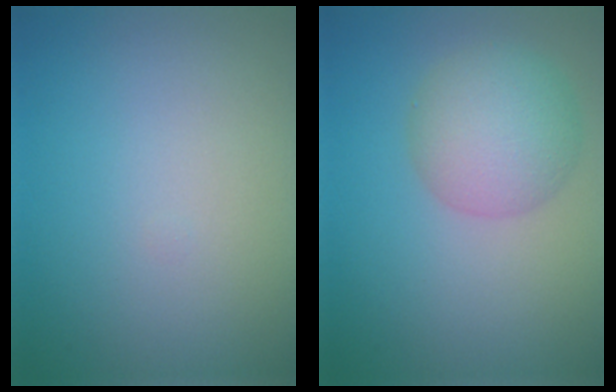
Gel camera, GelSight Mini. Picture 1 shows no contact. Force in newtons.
{"total": 5.1, "press": 5.1, "slide": 0.1}